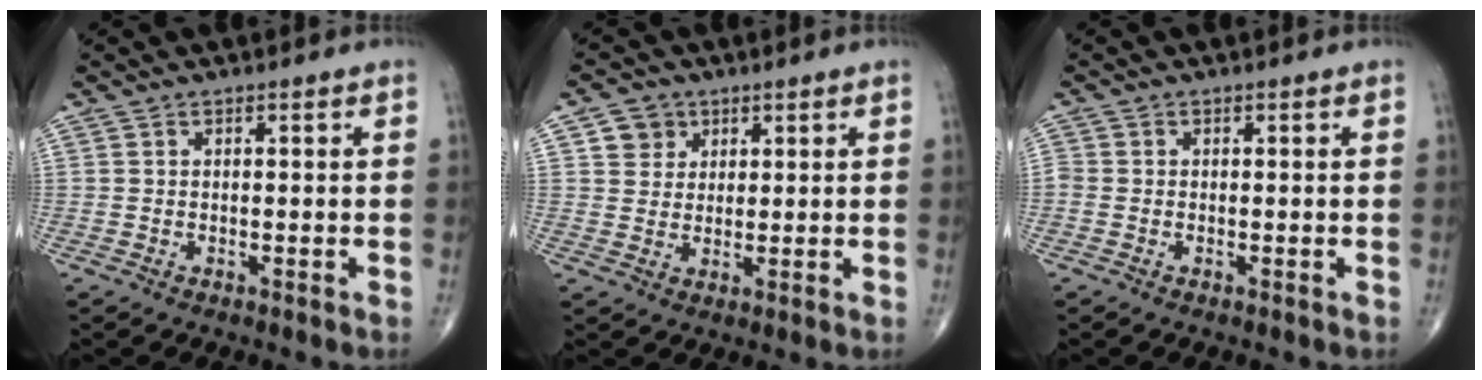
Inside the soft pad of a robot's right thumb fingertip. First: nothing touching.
{"total": 4.7, "force": [2.1, 4.1, 1.0], "torque": [0.007, -0.007, 0.034]}
{"total": 1.2, "force": [-0.4, 0.9, 0.7], "torque": [-0.016, 0.000, -0.013]}